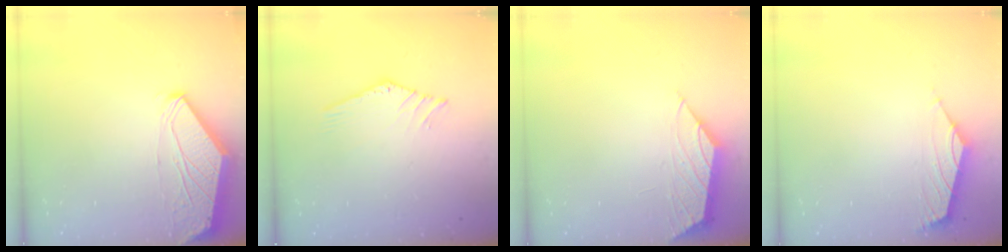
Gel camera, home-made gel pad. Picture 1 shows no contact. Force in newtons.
{"total": 0.0}
{"total": 0.8, "press": 0.7, "slide": 0.4}
{"total": 1.8, "press": 1.6, "slide": 0.7}